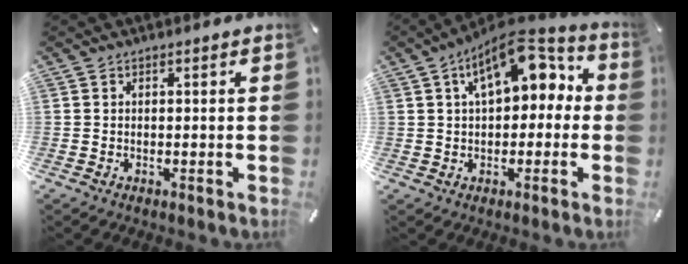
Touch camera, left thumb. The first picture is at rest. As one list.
[{"total": 13.0, "force": [5.2, 7.5, 9.2], "torque": [-0.139, -0.017, 0.090]}]